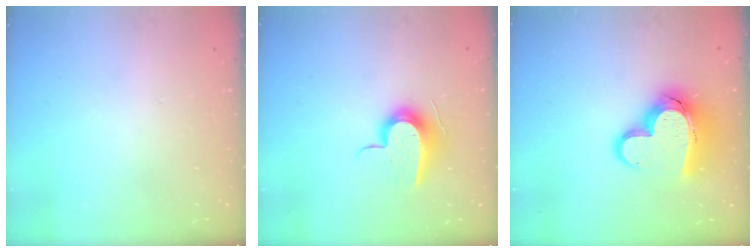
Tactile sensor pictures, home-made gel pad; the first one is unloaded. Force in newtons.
{"total": 11.5, "press": 11.5, "slide": 0.9}
{"total": 21.3, "press": 21.2, "slide": 1.9}